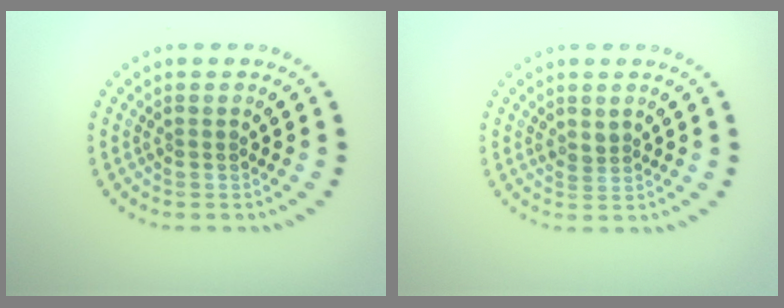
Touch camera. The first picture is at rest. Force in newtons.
{"total": 1.0, "press": 0.8, "slide": 0.6}